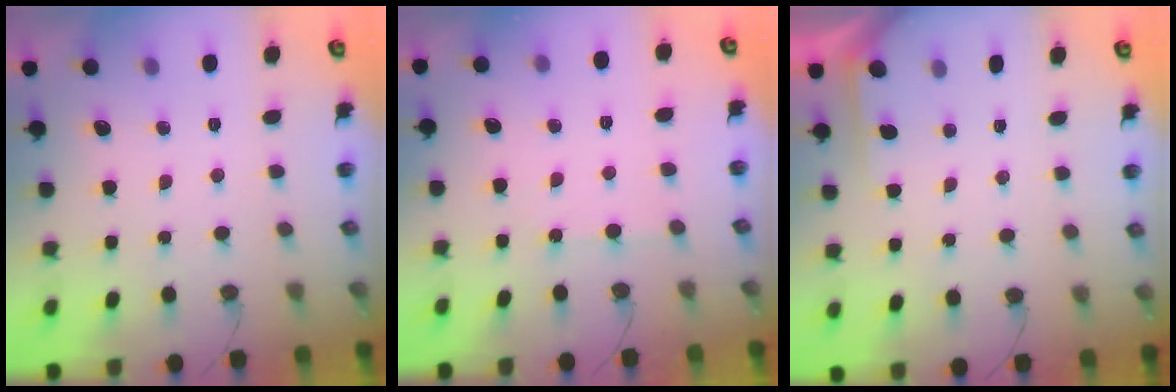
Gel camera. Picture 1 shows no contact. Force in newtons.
{"total": 2.7, "press": 2.7, "slide": 0.4}
{"total": 2.9, "press": 2.8, "slide": 0.2}